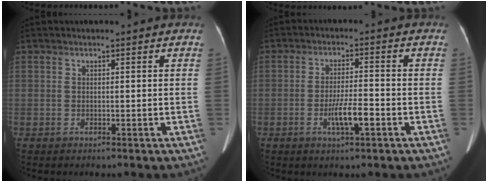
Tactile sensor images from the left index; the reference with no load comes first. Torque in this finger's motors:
{"motor_torque": [0.71, 0.33, 0.43, 0.05]}